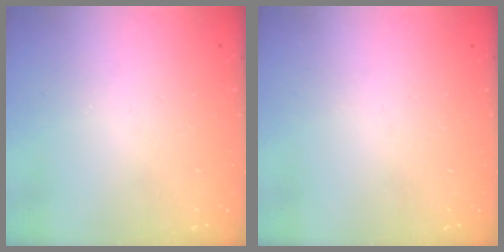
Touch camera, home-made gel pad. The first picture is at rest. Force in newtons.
{"total": 0.0}